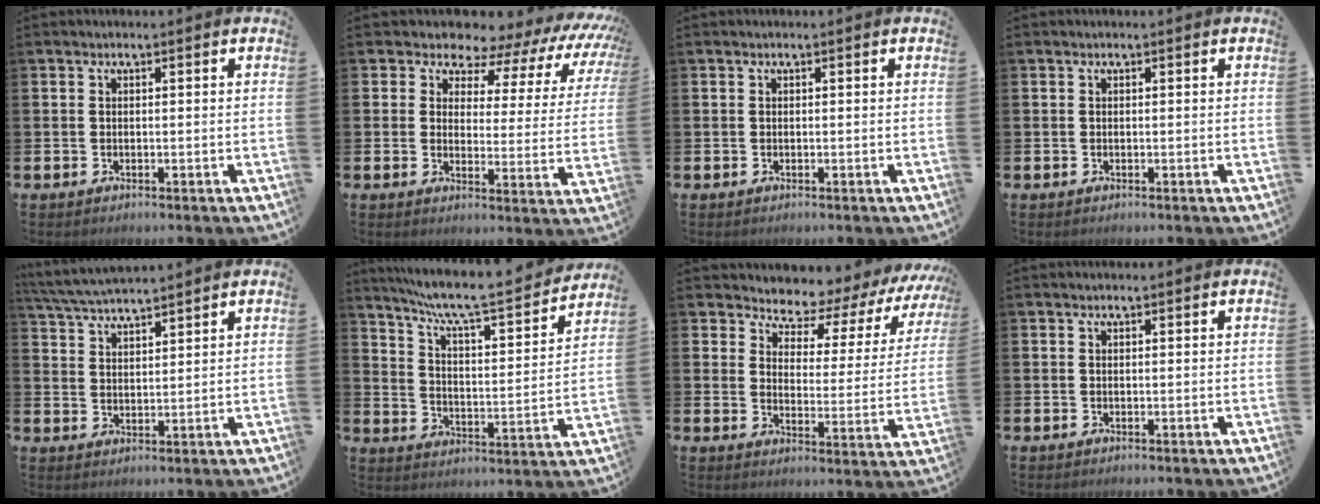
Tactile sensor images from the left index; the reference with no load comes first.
{"total": 6.0, "force": [5.1, 3.1, 0.8], "torque": [-0.028, -0.057, 0.076]}
{"total": 0.0}
{"total": 0.0}
{"total": 4.9, "force": [4.9, 0.0, 0.8], "torque": [-0.036, -0.026, 0.087]}
{"total": 8.1, "force": [7.1, 0.8, 3.9], "torque": [-0.102, -0.054, 0.114]}
{"total": 4.7, "force": [4.4, 1.5, 0.1], "torque": [-0.016, -0.051, 0.064]}
{"total": 0.0}